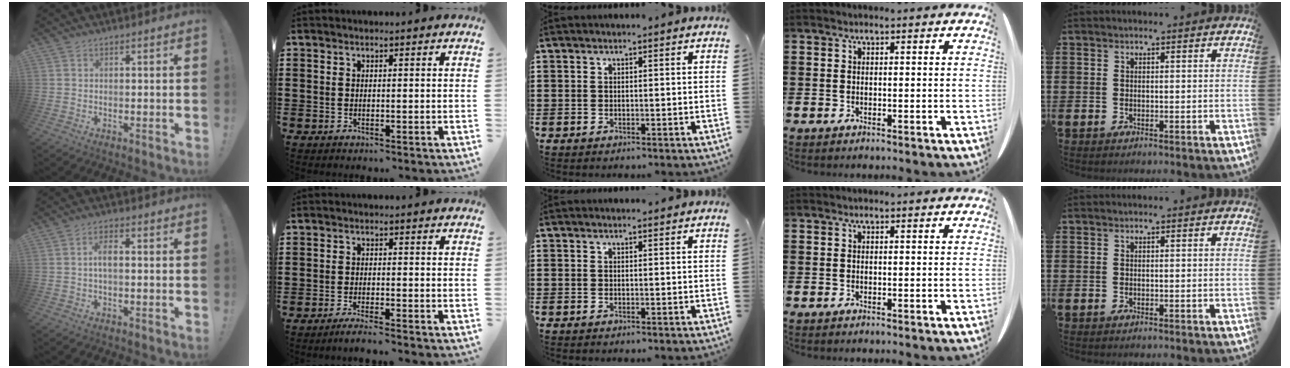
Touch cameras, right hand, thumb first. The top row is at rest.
{"thumb": {"total": 3.8, "force": [-0.1, 1.3, 3.6], "torque": [-0.073, 0.005, -0.005]}, "index": {"total": 2.0, "force": [-1.9, -0.2, 0.7], "torque": [-0.012, -0.001, -0.035]}, "middle": {"total": 0.8, "force": [0.7, -0.2, 0.2], "torque": [0.003, -0.007, 0.013]}}